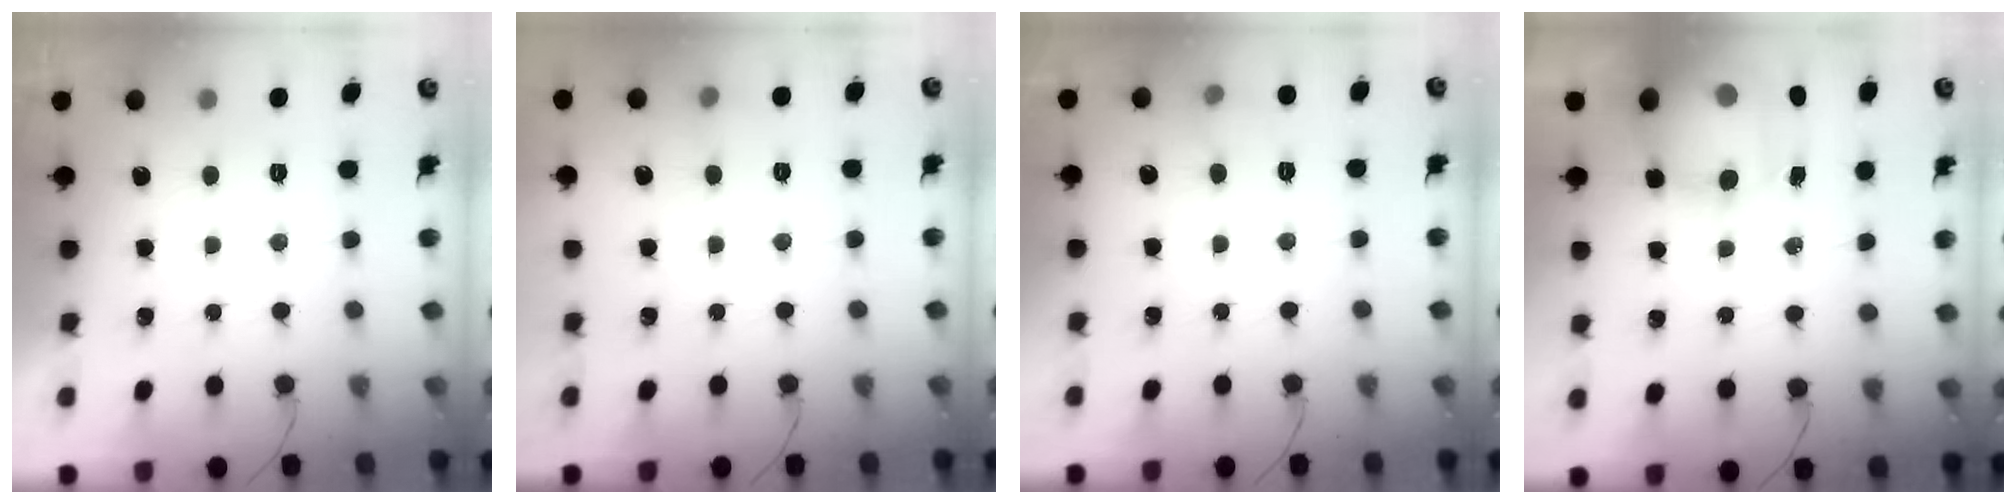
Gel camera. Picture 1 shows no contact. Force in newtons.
{"total": 5.5, "press": 5.3, "slide": 1.6}
{"total": 4.8, "press": 4.5, "slide": 1.6}
{"total": 13.4, "press": 12.9, "slide": 3.5}